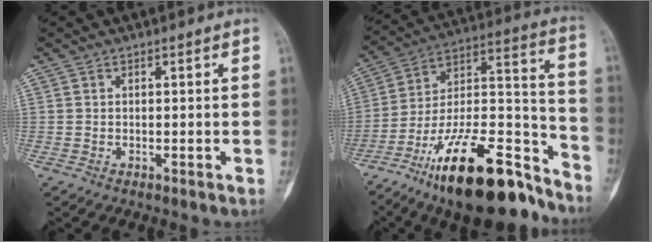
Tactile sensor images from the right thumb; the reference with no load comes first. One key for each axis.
{"total": 27.8, "fx": -19.0, "fy": 9.4, "fz": 18.0, "tx": -0.248, "ty": 0.098, "tz": -0.316}